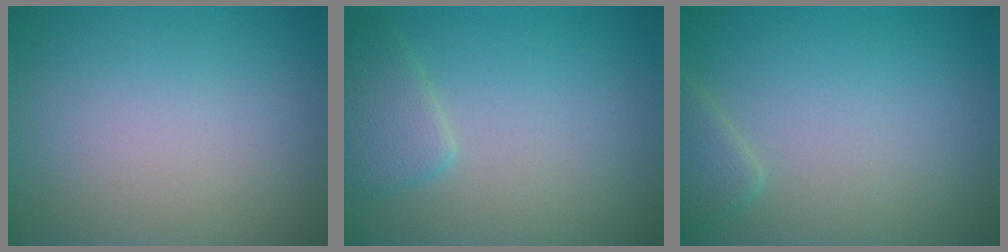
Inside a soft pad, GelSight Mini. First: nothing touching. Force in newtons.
{"total": 2.4, "press": 2.4, "slide": 0.1}
{"total": 0.9, "press": 0.9, "slide": 0.1}